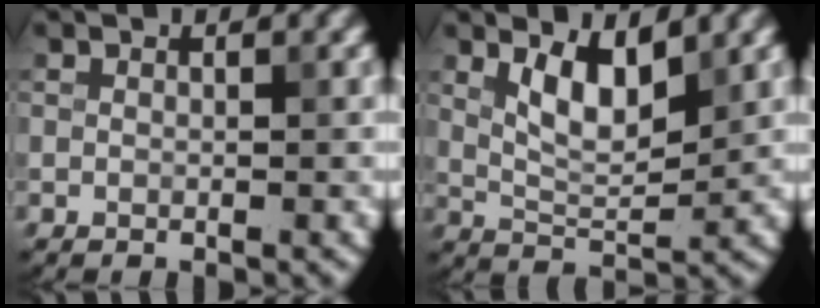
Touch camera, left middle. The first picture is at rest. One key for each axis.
{"total": 4.1, "fx": 1.9, "fy": 1.5, "fz": 3.3, "tx": -0.066, "ty": -0.004, "tz": 0.039}